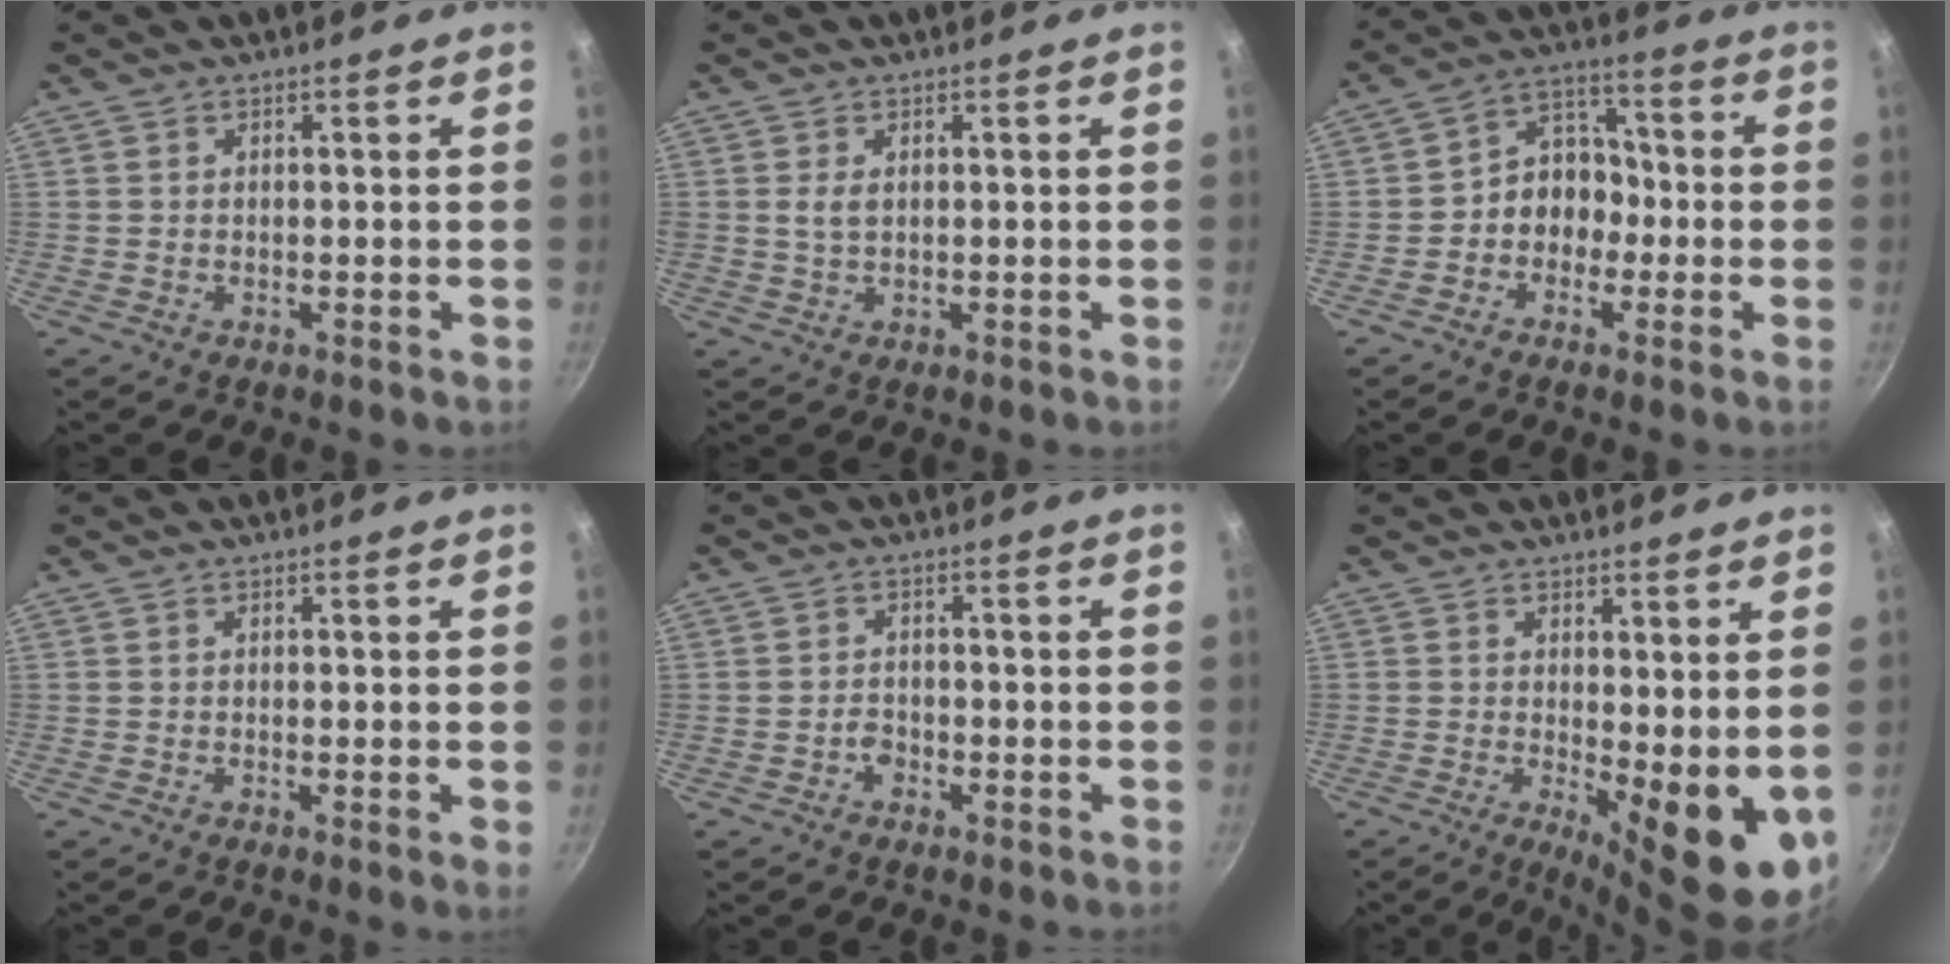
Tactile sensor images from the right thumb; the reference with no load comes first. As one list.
[{"total": 2.4, "force": [0.5, 1.4, 1.8], "torque": [-0.031, -0.001, 0.011]}, {"total": 8.2, "force": [-2.0, 6.8, 4.2], "torque": [-0.013, 0.041, -0.045]}, {"total": 0.9, "force": [0.1, 0.0, 0.9], "torque": [-0.011, -0.007, -0.003]}, {"total": 2.1, "force": [-1.1, 1.5, 1.0], "torque": [-0.011, 0.015, -0.018]}, {"total": 11.5, "force": [0.2, 4.1, 10.7], "torque": [-0.116, -0.024, 0.013]}]